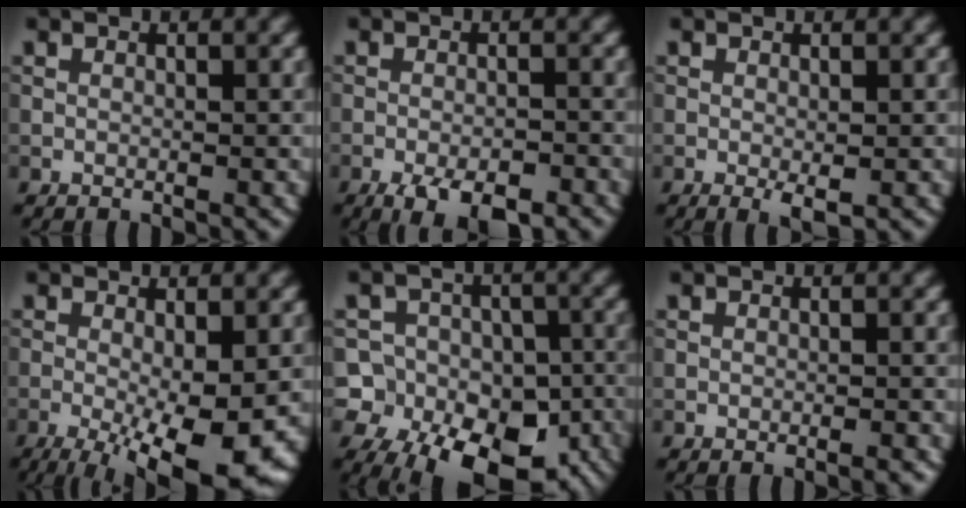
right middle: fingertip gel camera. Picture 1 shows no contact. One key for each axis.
{"total": 5.0, "fx": -3.2, "fy": 1.5, "fz": 3.5, "tx": -0.059, "ty": -0.004, "tz": -0.050}
{"total": 1.4, "fx": -0.3, "fy": 0.3, "fz": 1.3, "tx": -0.021, "ty": -0.008, "tz": -0.003}
{"total": 10.0, "fx": -3.0, "fy": 2.8, "fz": 9.1, "tx": -0.152, "ty": -0.025, "tz": -0.035}
{"total": 16.9, "fx": -9.1, "fy": 12.1, "fz": 7.3, "tx": -0.116, "ty": -0.032, "tz": -0.145}
{"total": 0.9, "fx": -0.4, "fy": 0.1, "fz": 0.8, "tx": -0.009, "ty": -0.001, "tz": -0.006}